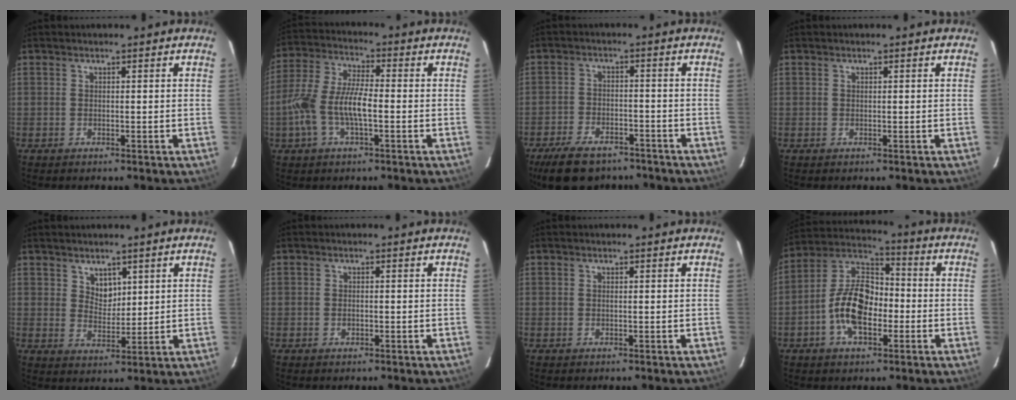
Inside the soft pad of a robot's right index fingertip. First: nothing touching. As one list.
[{"total": 11.0, "force": [-2.6, 3.9, 10.0], "torque": [-0.216, 0.006, -0.053]}, {"total": 12.7, "force": [-9.7, 5.8, 5.9], "torque": [-0.139, -0.005, -0.150]}, {"total": 0.0}, {"total": 4.1, "force": [2.5, 2.8, 1.6], "torque": [-0.018, 0.000, 0.048]}, {"total": 1.0, "force": [-0.3, 0.7, 0.6], "torque": [-0.012, 0.001, -0.005]}, {"total": 0.0}, {"total": 12.7, "force": [-3.8, 6.9, 10.0], "torque": [-0.202, 0.016, -0.070]}]